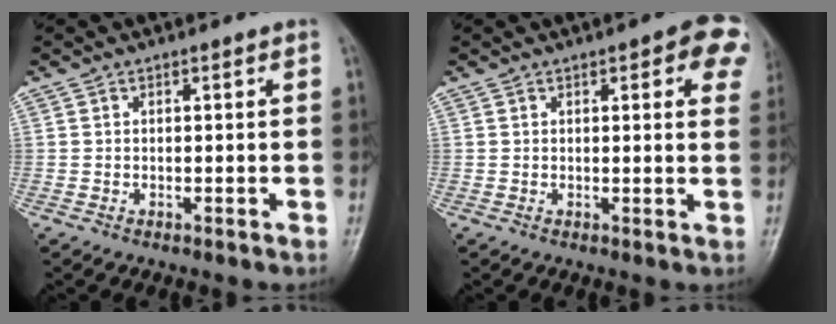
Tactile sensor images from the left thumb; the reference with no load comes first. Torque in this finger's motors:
{"motor_torque": [0.09, 0.09, 0.15, 0.21, 0.10]}